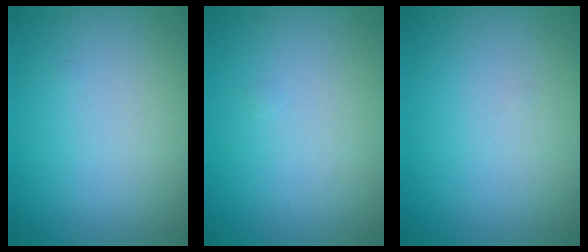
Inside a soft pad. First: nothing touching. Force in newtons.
{"total": 0.0}
{"total": 0.0}